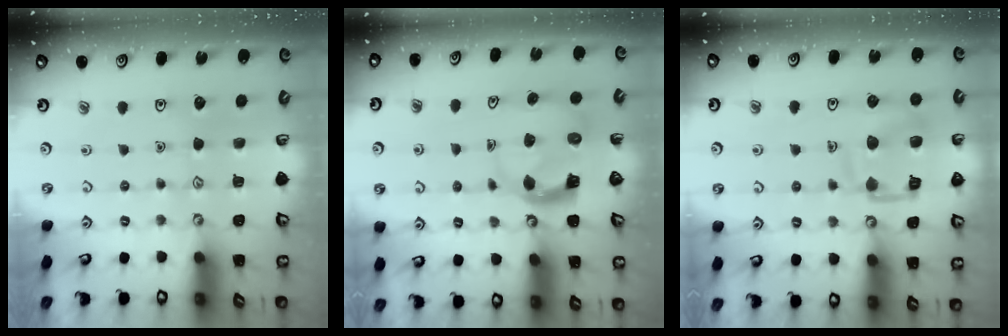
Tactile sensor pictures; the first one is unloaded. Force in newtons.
{"total": 3.8, "press": 3.8, "slide": 0.6}
{"total": 13.1, "press": 13.0, "slide": 1.5}